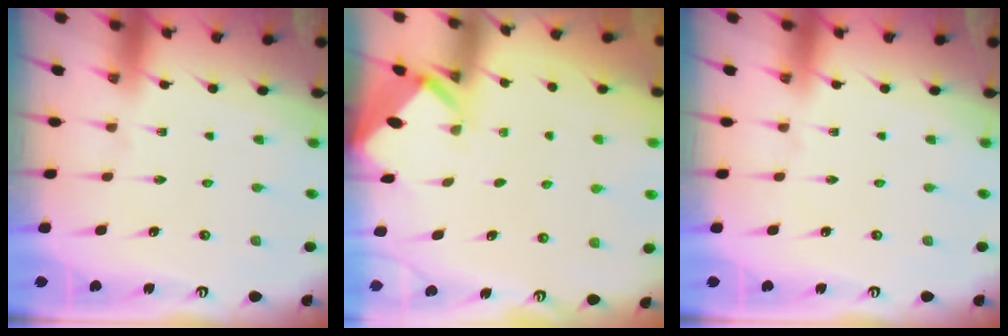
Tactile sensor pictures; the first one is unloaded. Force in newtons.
{"total": 2.2, "press": 2.2, "slide": 0.2}
{"total": 0.0}